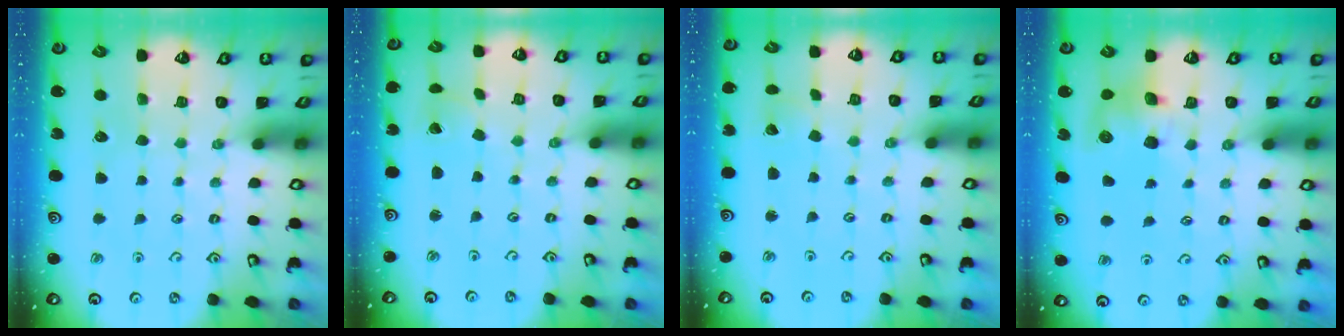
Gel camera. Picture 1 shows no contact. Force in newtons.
{"total": 2.1, "press": 2.1, "slide": 0.1}
{"total": 2.2, "press": 2.2, "slide": 0.2}
{"total": 8.0, "press": 8.0, "slide": 1.1}